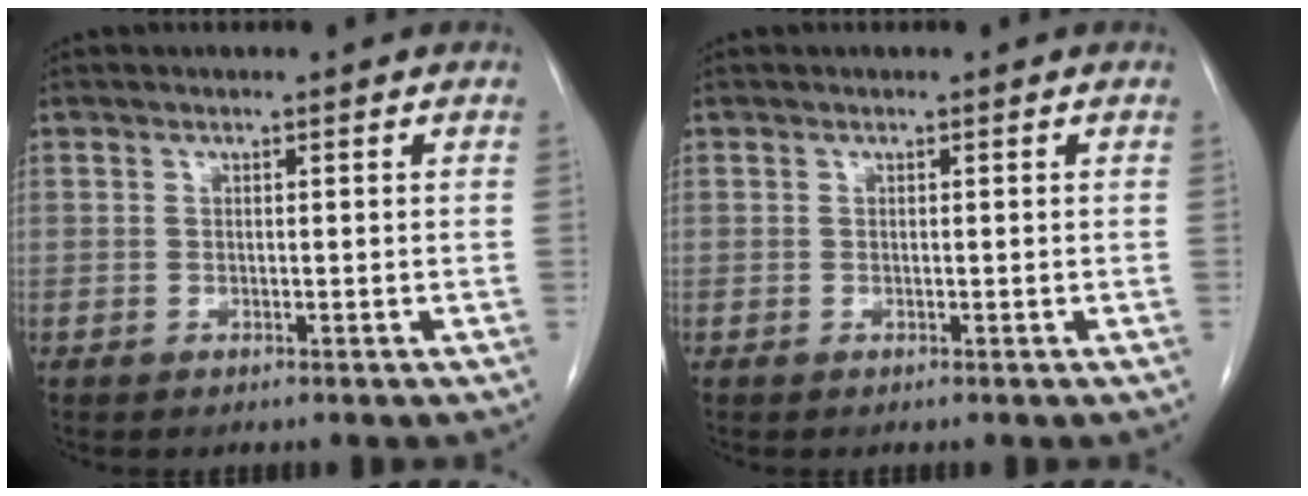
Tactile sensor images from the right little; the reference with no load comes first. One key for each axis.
{"total": 0.0}